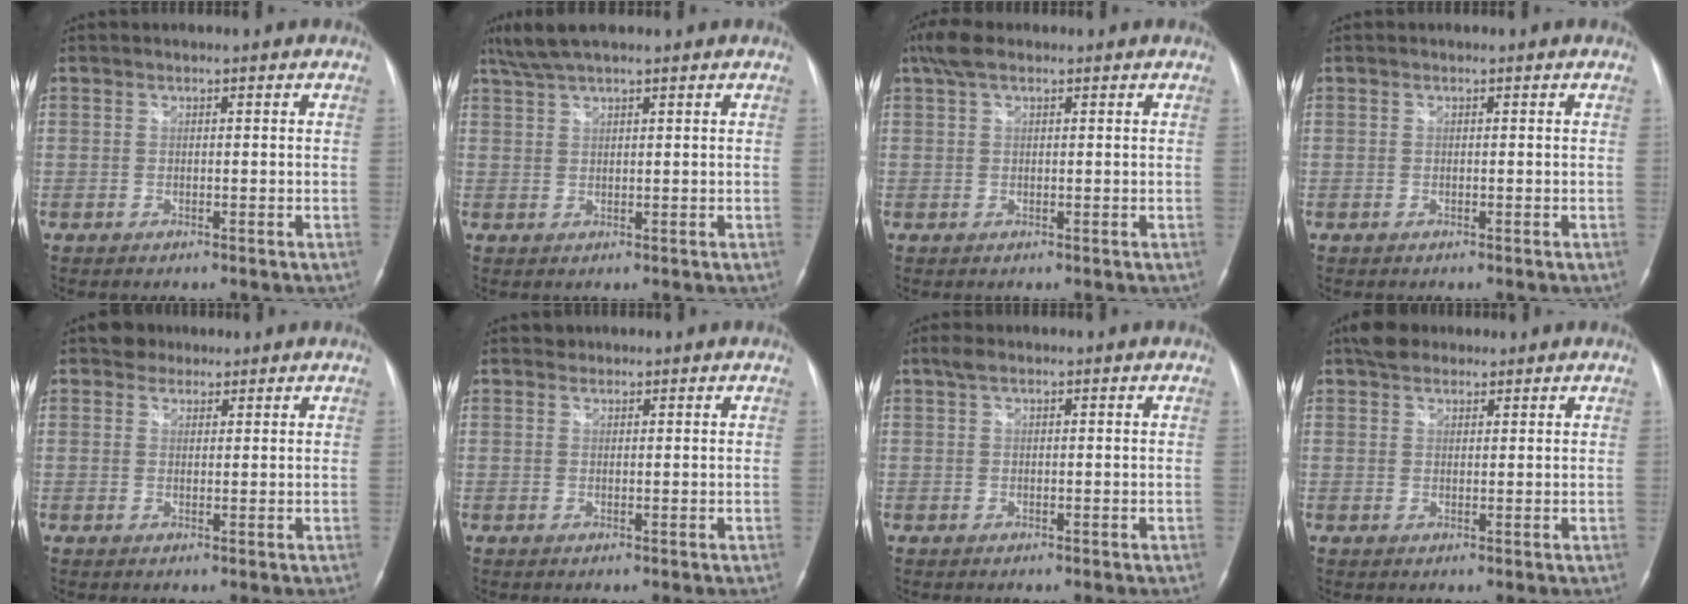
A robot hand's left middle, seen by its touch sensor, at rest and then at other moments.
{"total": 5.2, "force": [4.2, 0.6, 3.0], "torque": [-0.066, 0.025, 0.083]}
{"total": 3.8, "force": [2.5, 1.4, 2.4], "torque": [-0.061, 0.026, 0.051]}
{"total": 0.0}
{"total": 3.7, "force": [2.9, 2.1, 0.9], "torque": [-0.019, 0.019, 0.050]}
{"total": 0.7, "force": [0.6, 0.3, -0.2], "torque": [0.001, 0.000, 0.009]}
{"total": 1.3, "force": [0.9, 0.4, 0.9], "torque": [-0.025, 0.019, 0.018]}
{"total": 3.8, "force": [3.0, 2.0, 1.2], "torque": [-0.026, 0.021, 0.052]}